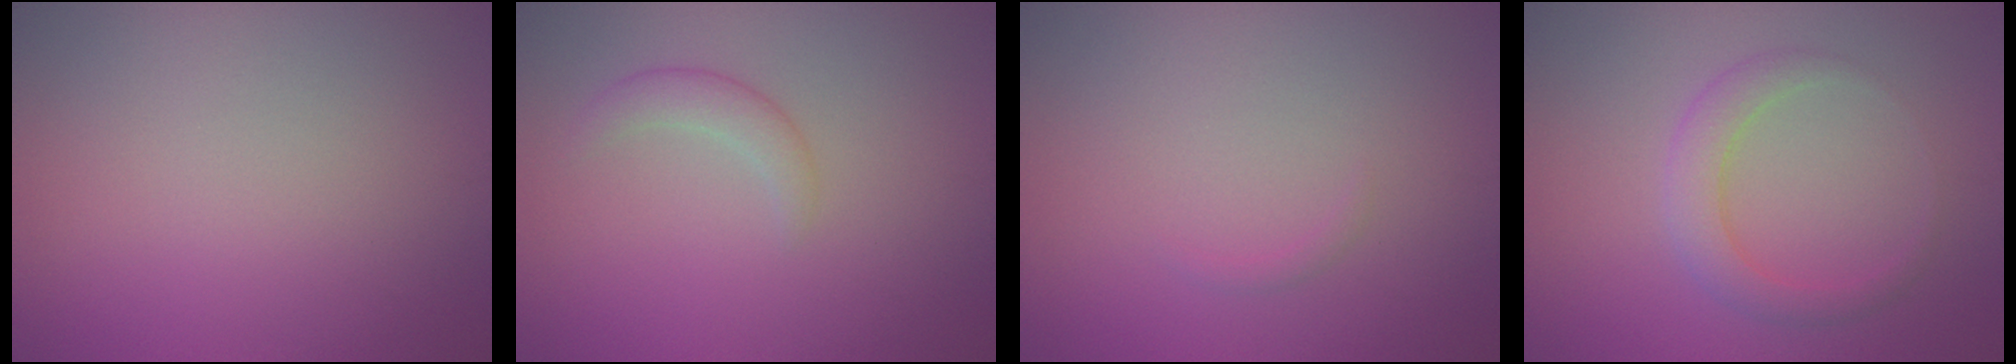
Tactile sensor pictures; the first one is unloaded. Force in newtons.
{"total": 1.7, "press": 1.7, "slide": 0.1}
{"total": 0.5, "press": 0.5, "slide": 0.1}
{"total": 2.8, "press": 2.8, "slide": 0.1}